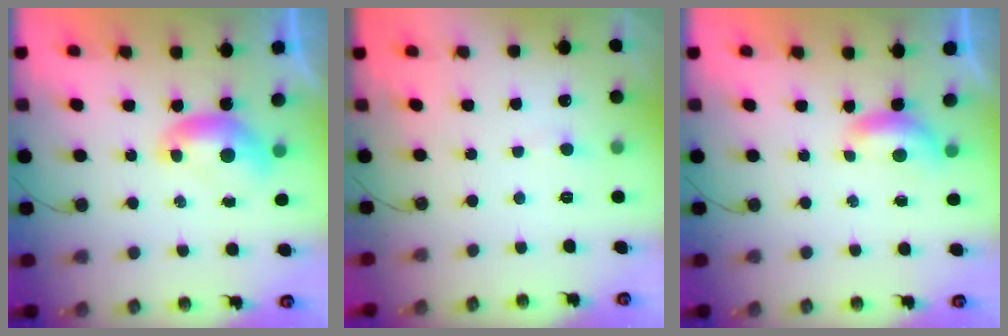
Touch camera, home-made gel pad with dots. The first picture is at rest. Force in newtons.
{"total": 1.1, "press": 0.9, "slide": 0.5}
{"total": 1.2, "press": 1.1, "slide": 0.5}